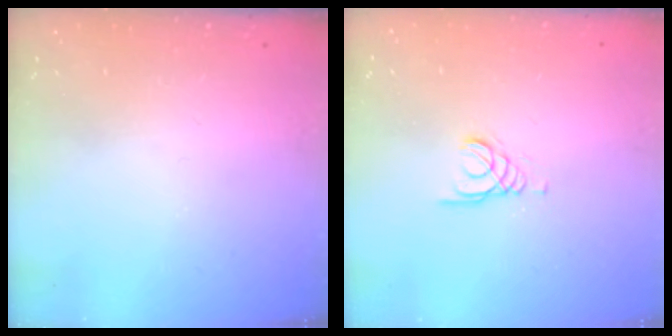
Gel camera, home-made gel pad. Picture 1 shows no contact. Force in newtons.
{"total": 1.3, "press": 1.3, "slide": 0.1}